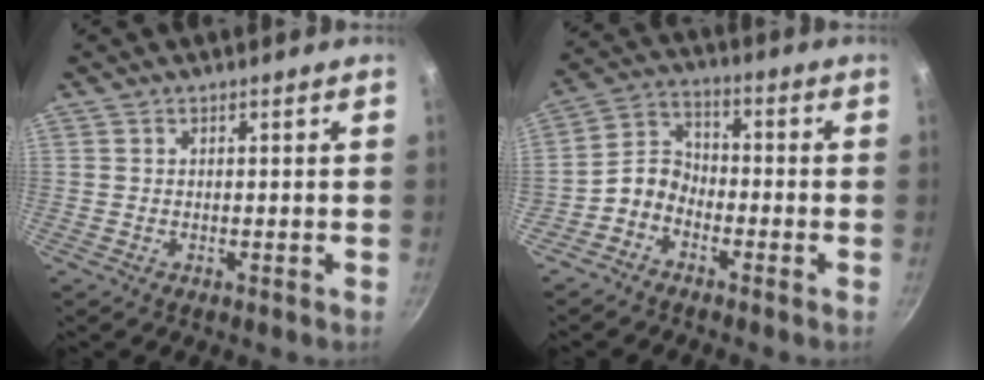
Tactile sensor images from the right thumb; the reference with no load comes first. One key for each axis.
{"total": 5.1, "fx": -2.8, "fy": 3.8, "fz": 1.8, "tx": -0.017, "ty": 0.040, "tz": -0.070}